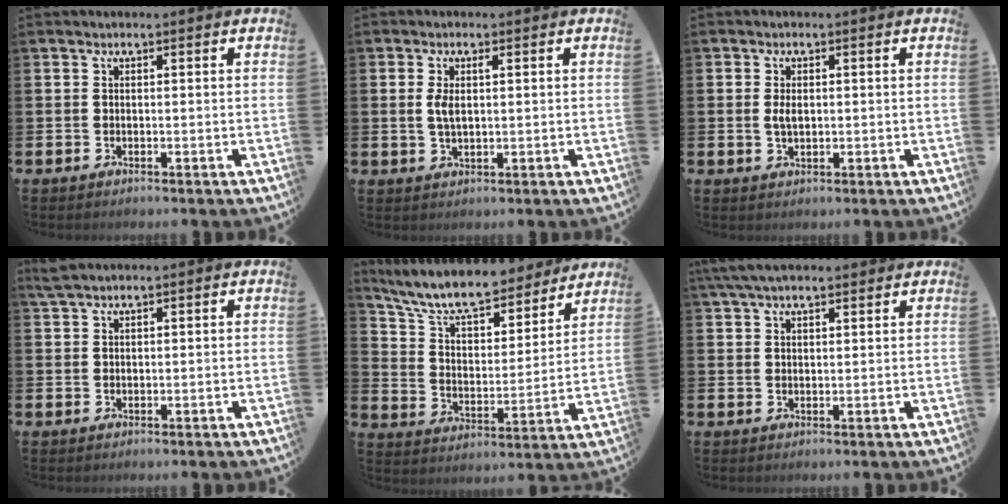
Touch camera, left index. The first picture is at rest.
{"total": 2.2, "force": [0.7, 0.9, 1.9], "torque": [-0.038, 0.005, 0.010]}
{"total": 2.2, "force": [0.3, 1.3, 1.7], "torque": [-0.026, 0.001, 0.002]}
{"total": 2.7, "force": [2.3, 0.7, 1.3], "torque": [-0.027, 0.002, 0.042]}
{"total": 9.5, "force": [8.6, 2.4, 3.3], "torque": [-0.099, -0.055, 0.149]}
{"total": 4.9, "force": [4.2, 1.2, 2.1], "torque": [-0.047, -0.008, 0.079]}